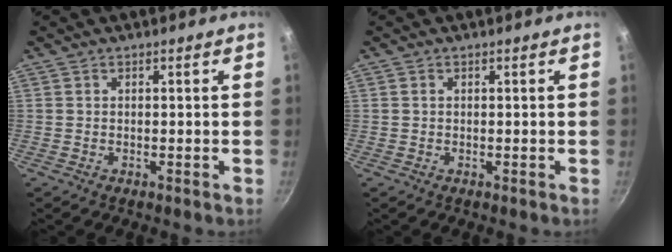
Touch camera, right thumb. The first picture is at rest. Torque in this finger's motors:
{"motor_torque": [-0.55, 0.22, -0.45, 0.36, 0.08]}